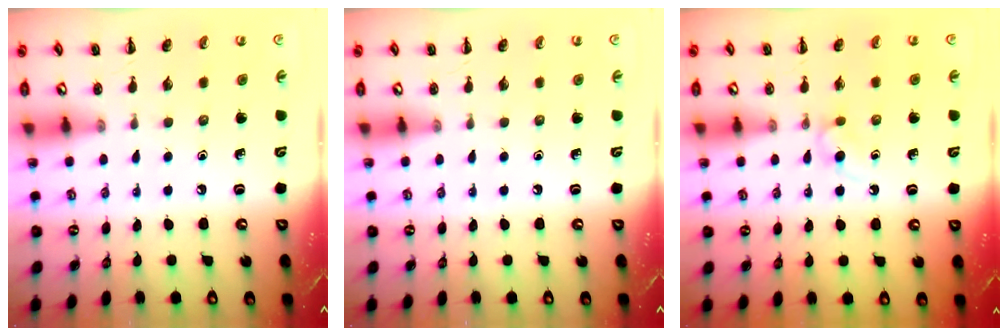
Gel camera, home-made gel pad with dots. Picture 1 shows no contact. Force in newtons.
{"total": 0.0}
{"total": 2.7, "press": 2.5, "slide": 1.2}